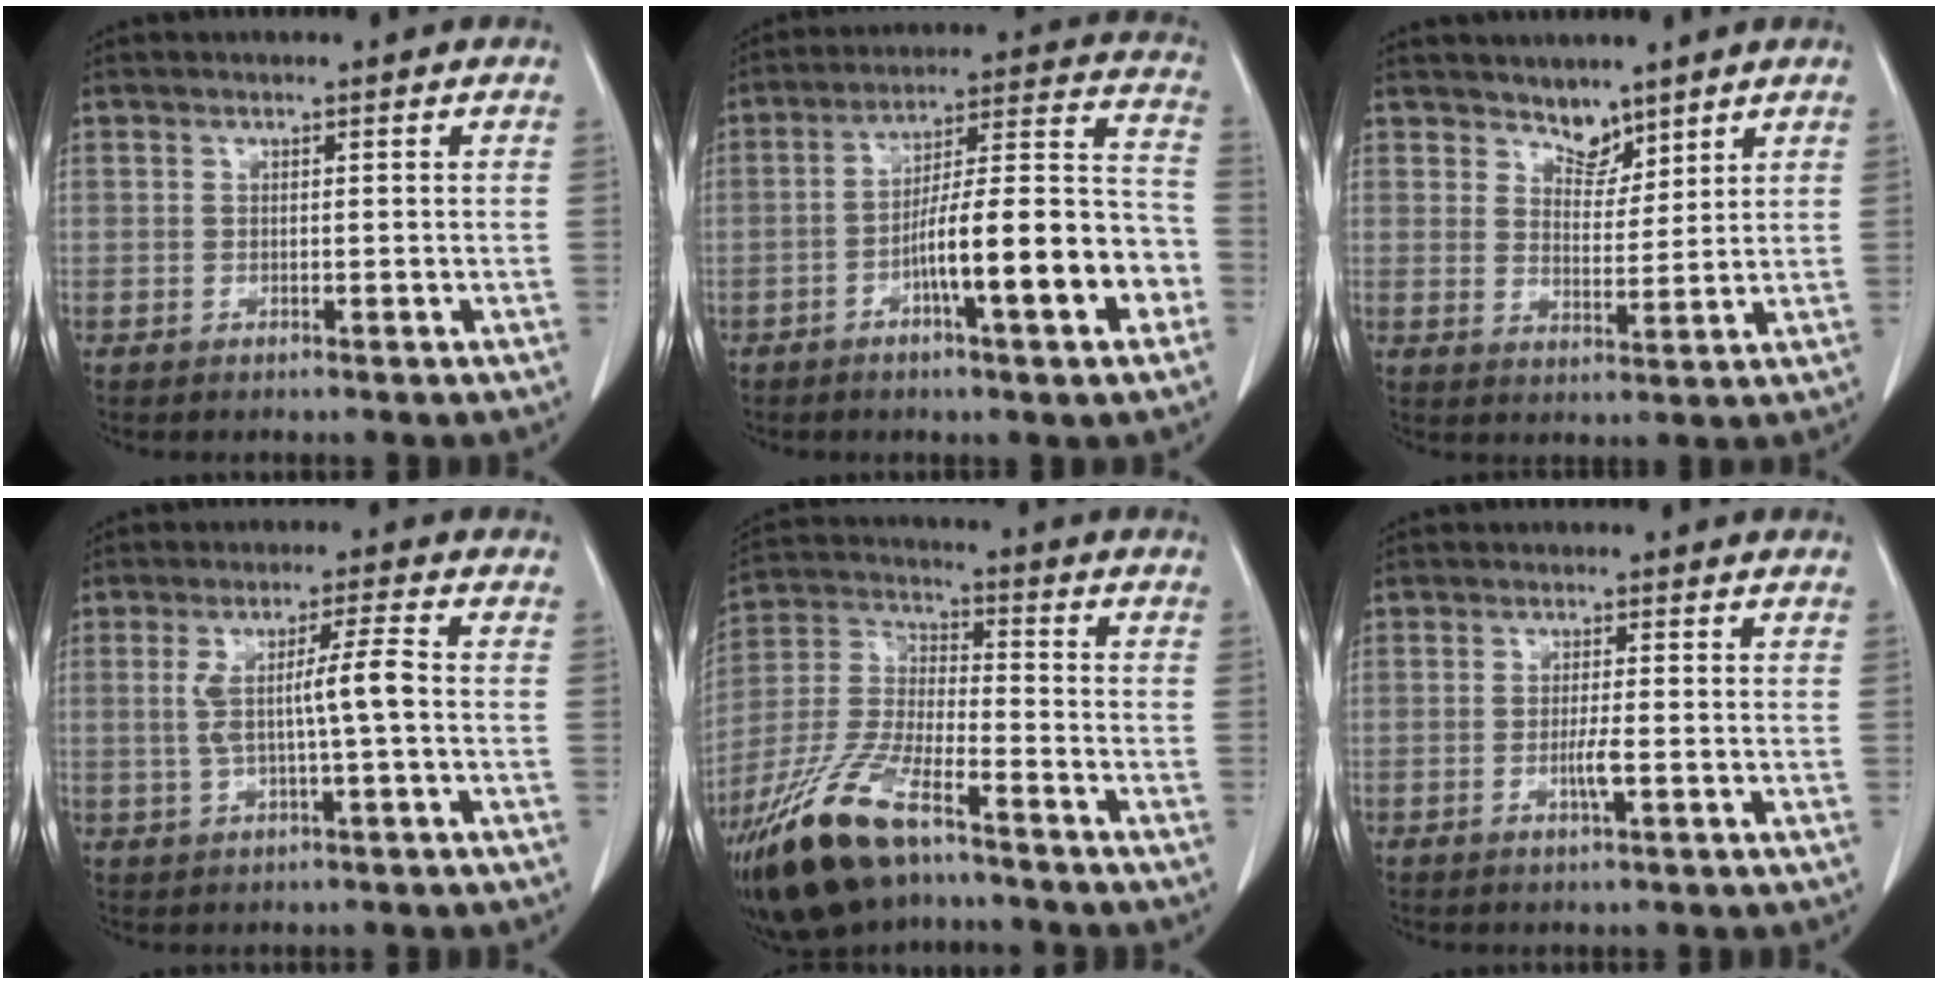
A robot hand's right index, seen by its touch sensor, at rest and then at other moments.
{"total": 16.3, "force": [-5.7, 2.0, 15.1], "torque": [-0.227, 0.020, -0.084]}
{"total": 4.1, "force": [3.5, 1.9, 0.9], "torque": [-0.011, -0.001, 0.066]}
{"total": 6.1, "force": [0.0, -0.2, 6.1], "torque": [-0.116, 0.012, 0.006]}
{"total": 16.5, "force": [-11.3, 4.9, 11.0], "torque": [-0.247, -0.019, -0.211]}
{"total": 2.3, "force": [-0.7, -0.1, 2.2], "torque": [-0.046, -0.002, -0.010]}